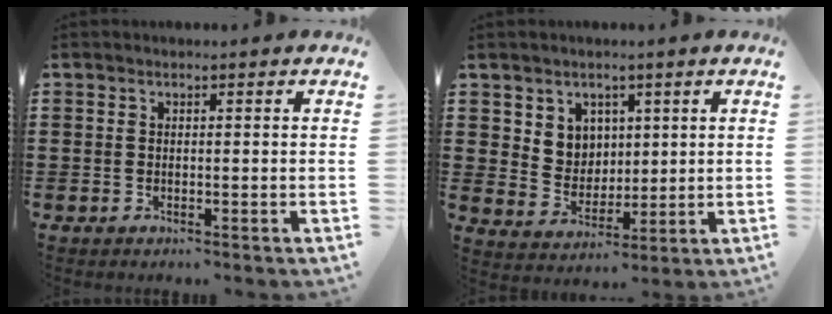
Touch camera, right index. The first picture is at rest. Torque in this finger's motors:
{"motor_torque": [0.17, -0.12, 0.11, 0.07]}